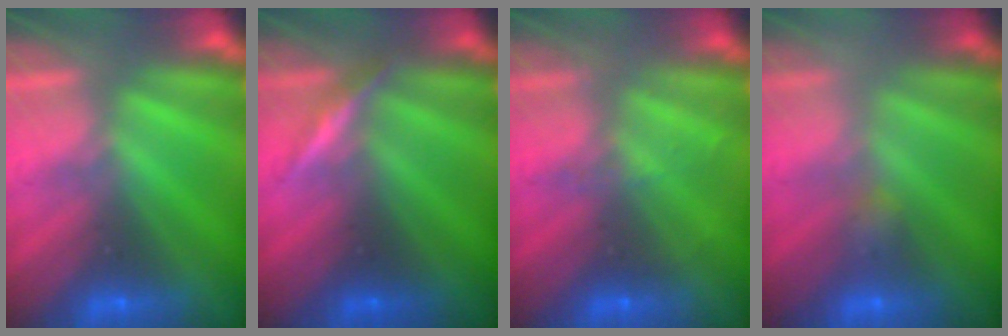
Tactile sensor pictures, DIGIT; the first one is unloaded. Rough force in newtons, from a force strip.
{"total": 3.0}
{"total": 1.9}
{"total": 2.2}